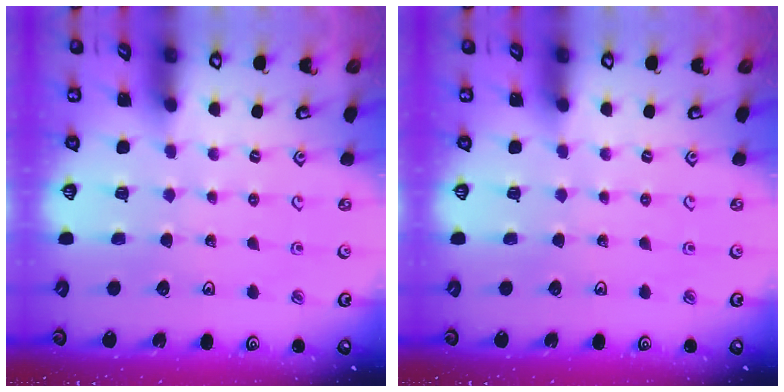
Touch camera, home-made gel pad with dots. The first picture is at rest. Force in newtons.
{"total": 0.0}